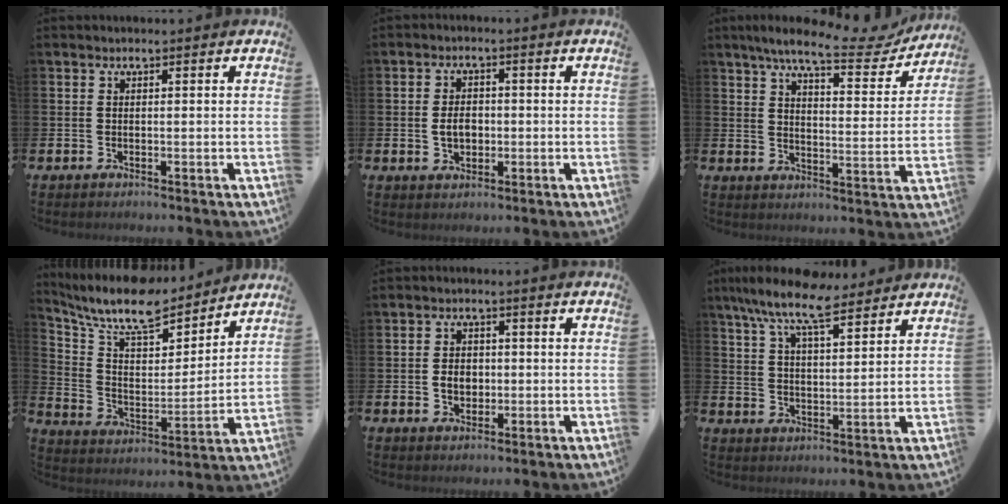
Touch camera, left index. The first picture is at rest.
{"total": 3.3, "force": [-0.4, 2.4, 2.3], "torque": [-0.028, 0.001, -0.015]}
{"total": 8.7, "force": [7.4, 1.6, 4.2], "torque": [-0.086, -0.040, 0.123]}
{"total": 10.8, "force": [9.6, 3.0, 3.9], "torque": [-0.119, -0.065, 0.168]}
{"total": 3.0, "force": [-0.3, 2.4, 1.8], "torque": [-0.021, 0.001, -0.013]}
{"total": 9.6, "force": [8.1, 2.5, 4.5], "torque": [-0.103, -0.032, 0.141]}